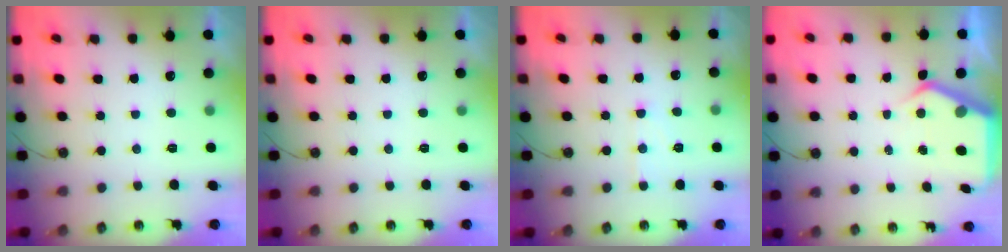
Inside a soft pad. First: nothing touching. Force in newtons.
{"total": 0.0}
{"total": 6.6, "press": 6.6, "slide": 0.6}
{"total": 5.1, "press": 5.1, "slide": 0.5}